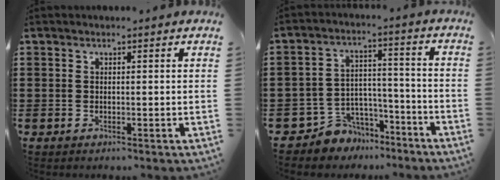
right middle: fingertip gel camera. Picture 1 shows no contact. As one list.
[{"total": 6.2, "force": [-5.5, 2.7, 0.0], "torque": [-0.021, 0.005, -0.112]}]